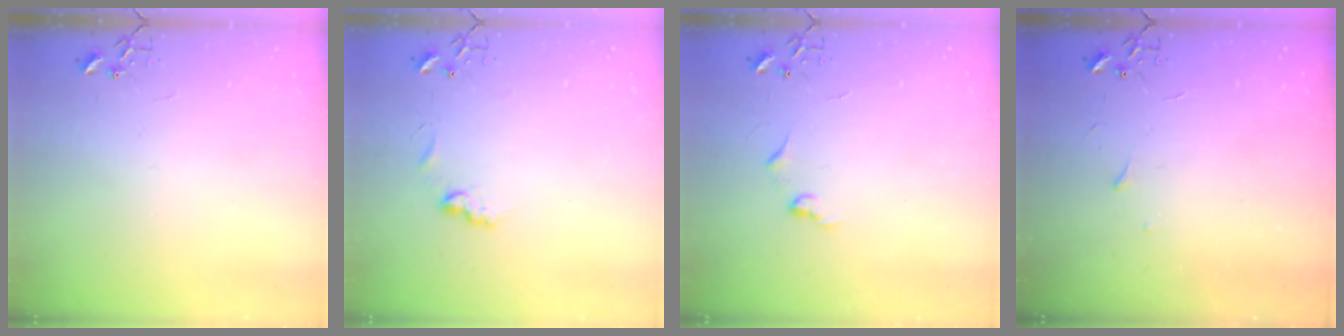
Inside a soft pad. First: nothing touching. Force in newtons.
{"total": 7.6, "press": 7.6, "slide": 0.7}
{"total": 6.3, "press": 6.3, "slide": 0.5}
{"total": 3.3, "press": 3.3, "slide": 0.5}